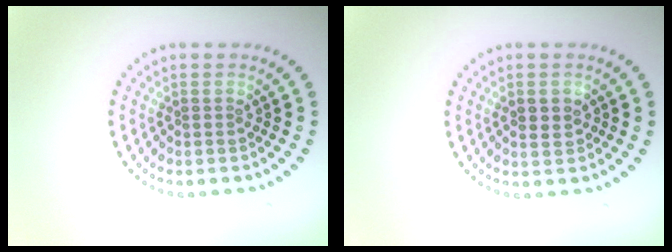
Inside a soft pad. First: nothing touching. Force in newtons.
{"total": 1.5, "press": 1.4, "slide": 0.3}